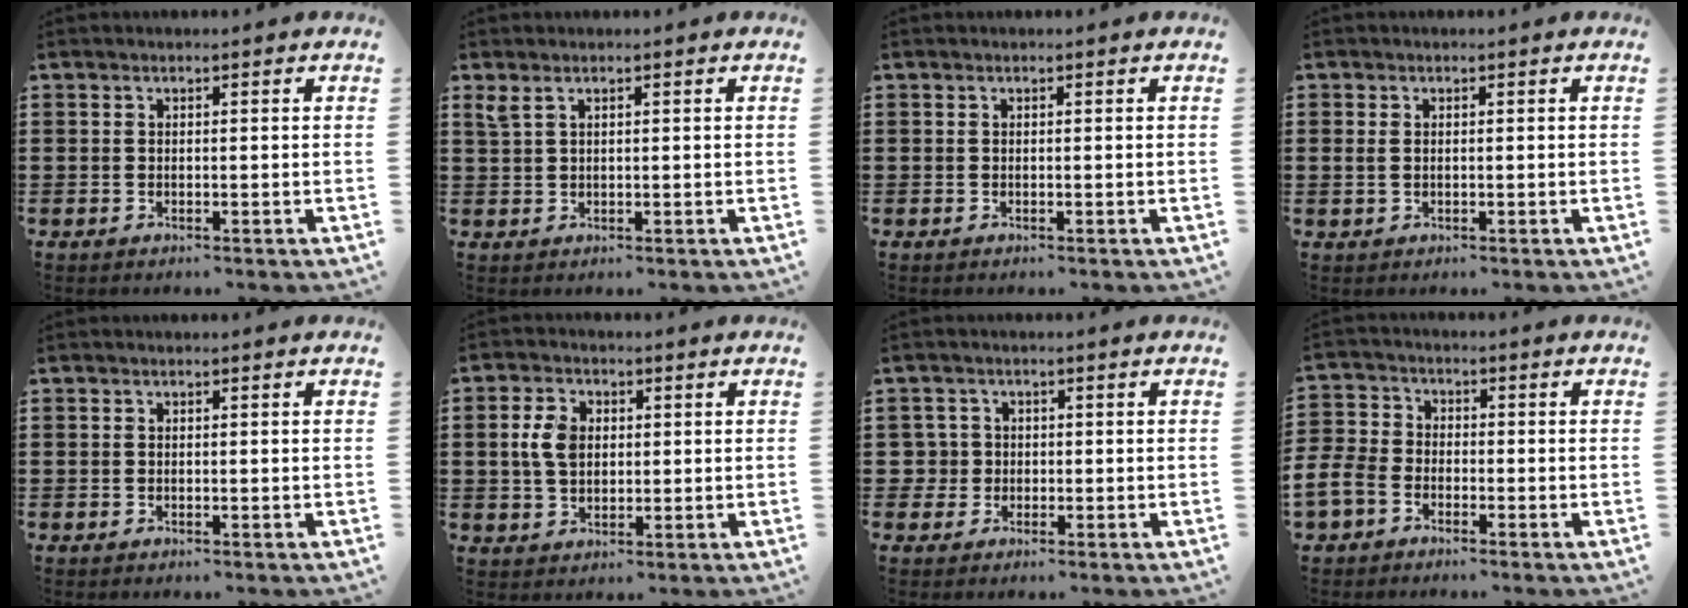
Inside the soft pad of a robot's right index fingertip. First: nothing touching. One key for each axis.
{"total": 1.6, "fx": 0.9, "fy": 0.7, "fz": 1.1, "tx": -0.025, "ty": 0.004, "tz": 0.016}
{"total": 0.0}
{"total": 1.3, "fx": 0.2, "fy": 0.9, "fz": 1.0, "tx": -0.022, "ty": 0.007, "tz": 0.002}
{"total": 0.0}
{"total": 5.1, "fx": 0.6, "fy": 3.5, "fz": 3.6, "tx": -0.093, "ty": 0.008, "tz": 0.005}
{"total": 2.9, "fx": -0.4, "fy": 2.8, "fz": 0.5, "tx": -0.031, "ty": 0.005, "tz": -0.015}
{"total": 4.9, "fx": -3.1, "fy": 3.2, "fz": 2.0, "tx": -0.075, "ty": 0.000, "tz": -0.072}